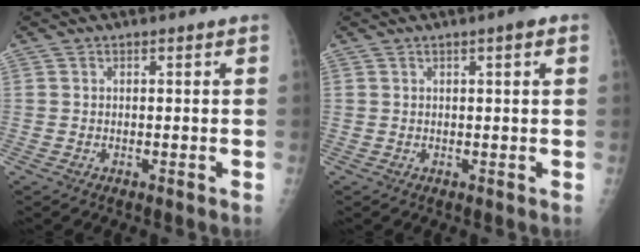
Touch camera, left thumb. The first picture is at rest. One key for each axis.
{"total": 2.5, "fx": 1.3, "fy": 0.3, "fz": 2.1, "tx": -0.031, "ty": -0.001, "tz": 0.016}